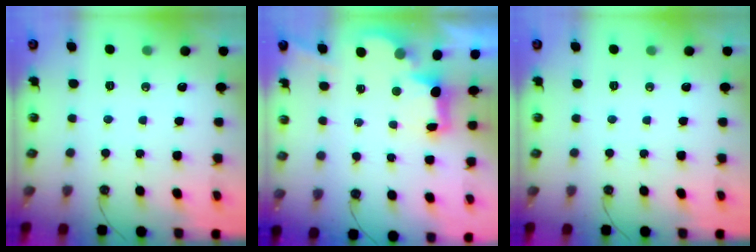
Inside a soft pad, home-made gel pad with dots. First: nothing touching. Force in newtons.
{"total": 2.9, "press": 2.8, "slide": 0.9}
{"total": 0.0}